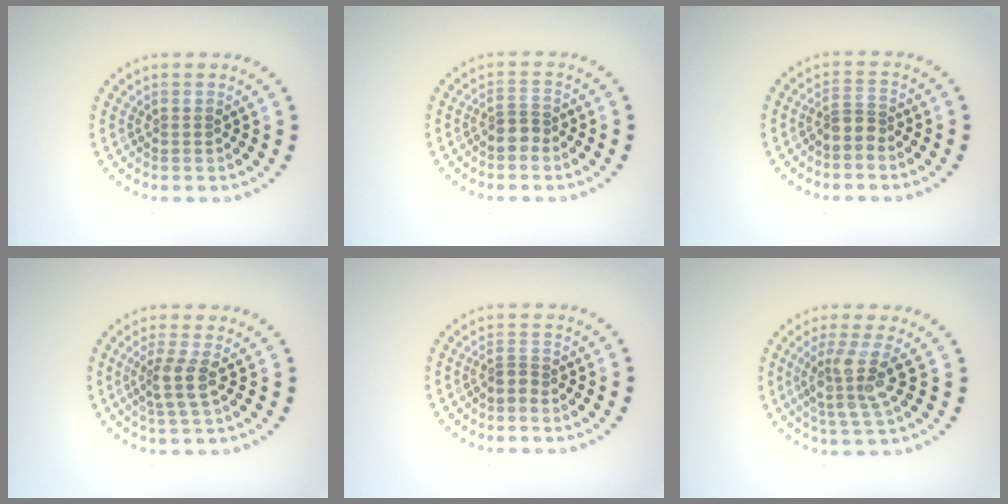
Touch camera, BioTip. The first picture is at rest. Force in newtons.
{"total": 1.9, "press": 1.5, "slide": 1.1}
{"total": 2.0, "press": 1.5, "slide": 1.3}
{"total": 2.5, "press": 2.0, "slide": 1.4}
{"total": 1.1, "press": 0.6, "slide": 0.9}
{"total": 3.7, "press": 3.0, "slide": 2.3}